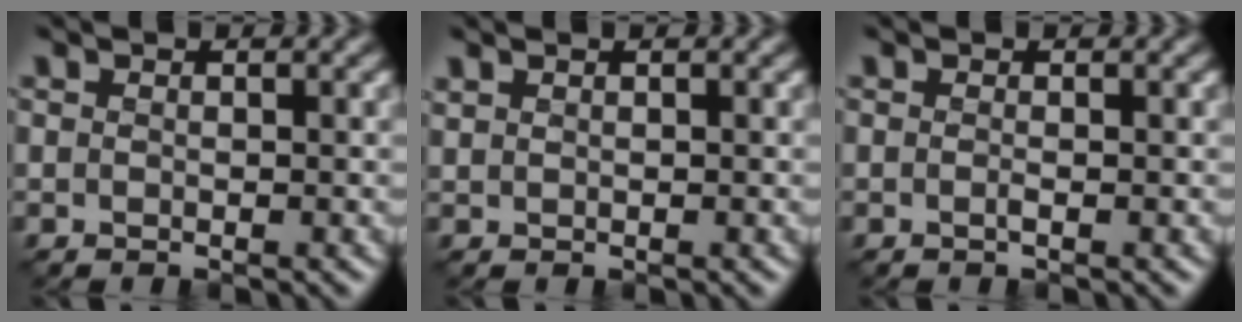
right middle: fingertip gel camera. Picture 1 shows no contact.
{"total": 0.5, "force": [0.4, 0.2, 0.2], "torque": [-0.004, 0.000, 0.013]}
{"total": 0.6, "force": [-0.2, 0.1, 0.5], "torque": [-0.010, -0.003, -0.004]}